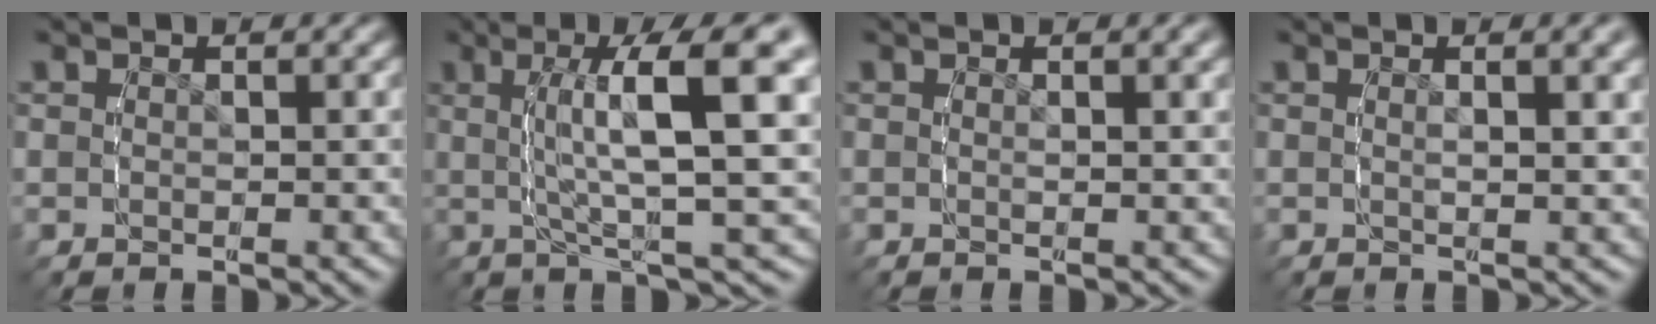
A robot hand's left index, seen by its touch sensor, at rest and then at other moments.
{"total": 9.0, "force": [1.0, 1.8, 8.8], "torque": [-0.114, 0.021, 0.007]}
{"total": 0.9, "force": [0.2, -0.1, 0.9], "torque": [-0.015, -0.001, 0.002]}
{"total": 2.2, "force": [0.8, 0.2, 2.0], "torque": [-0.028, 0.003, 0.011]}